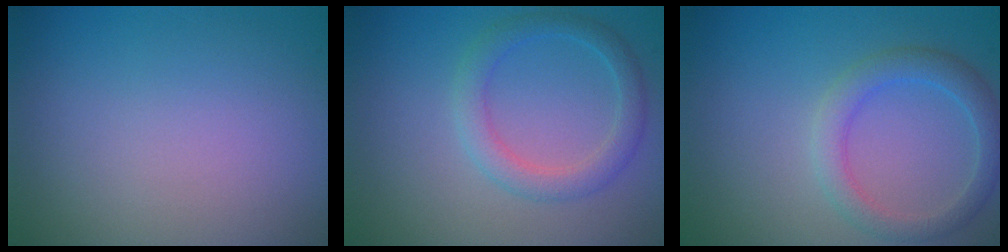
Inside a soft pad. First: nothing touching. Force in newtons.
{"total": 2.7, "press": 2.7, "slide": 0.1}
{"total": 2.9, "press": 2.9, "slide": 0.2}